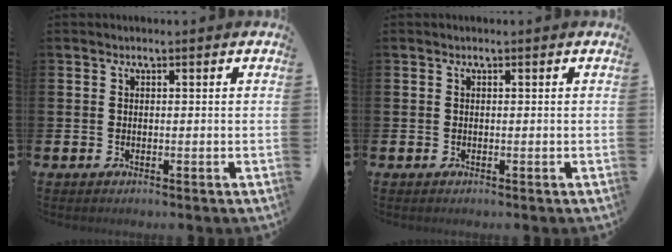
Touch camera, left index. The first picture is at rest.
{"total": 0.0}